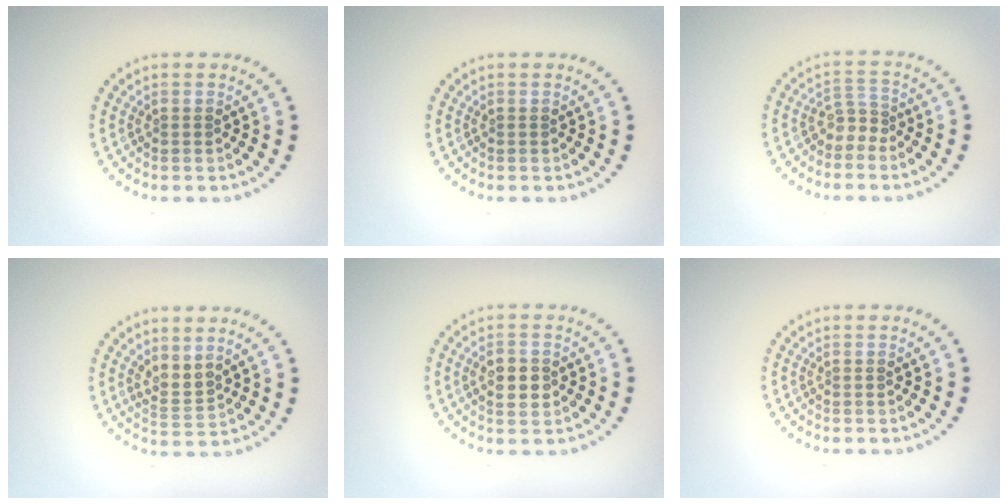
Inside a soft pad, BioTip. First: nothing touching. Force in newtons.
{"total": 0.0}
{"total": 1.9, "press": 1.2, "slide": 1.4}
{"total": 1.9, "press": 1.4, "slide": 1.2}
{"total": 2.5, "press": 2.5, "slide": 0.2}
{"total": 0.0}